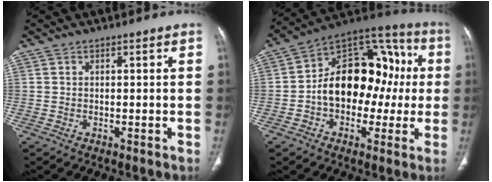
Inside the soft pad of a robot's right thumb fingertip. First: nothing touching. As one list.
[{"total": 19.7, "force": [-0.5, 13.4, 14.4], "torque": [-0.167, 0.061, -0.014]}]